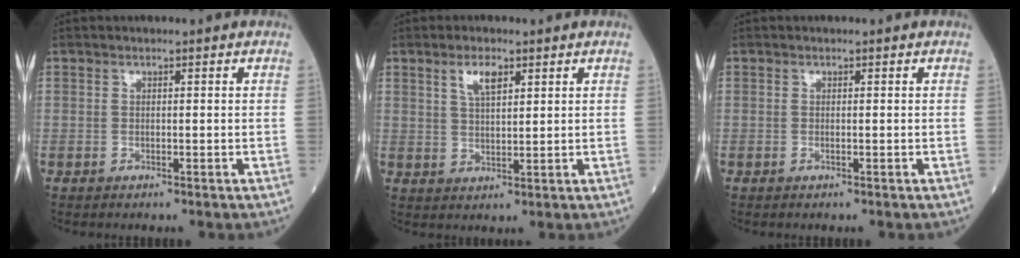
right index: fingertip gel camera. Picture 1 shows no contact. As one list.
[{"total": 4.0, "force": [2.1, 1.3, 3.1], "torque": [-0.062, 0.004, 0.041]}, {"total": 0.0}]